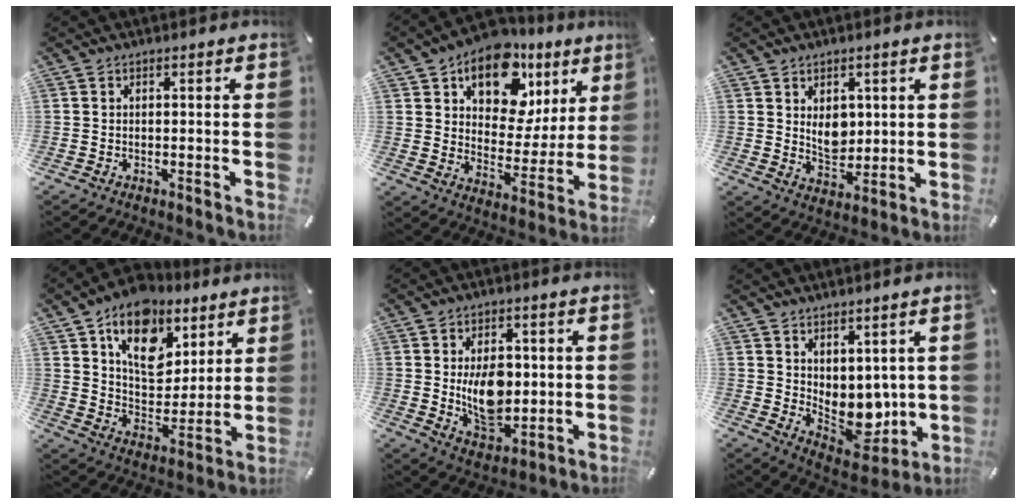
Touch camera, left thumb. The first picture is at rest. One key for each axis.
{"total": 15.7, "fx": 9.2, "fy": 10.0, "fz": 7.9, "tx": -0.116, "ty": -0.055, "tz": 0.162}
{"total": 6.6, "fx": 2.1, "fy": 5.1, "fz": 3.6, "tx": -0.047, "ty": -0.009, "tz": 0.038}
{"total": 16.2, "fx": 9.7, "fy": 10.7, "fz": 7.3, "tx": -0.116, "ty": -0.060, "tz": 0.176}
{"total": 11.7, "fx": 0.7, "fy": 8.1, "fz": 8.4, "tx": -0.115, "ty": -0.007, "tz": 0.011}
{"total": 8.0, "fx": 1.6, "fy": 6.9, "fz": 3.7, "tx": -0.032, "ty": -0.034, "tz": 0.042}